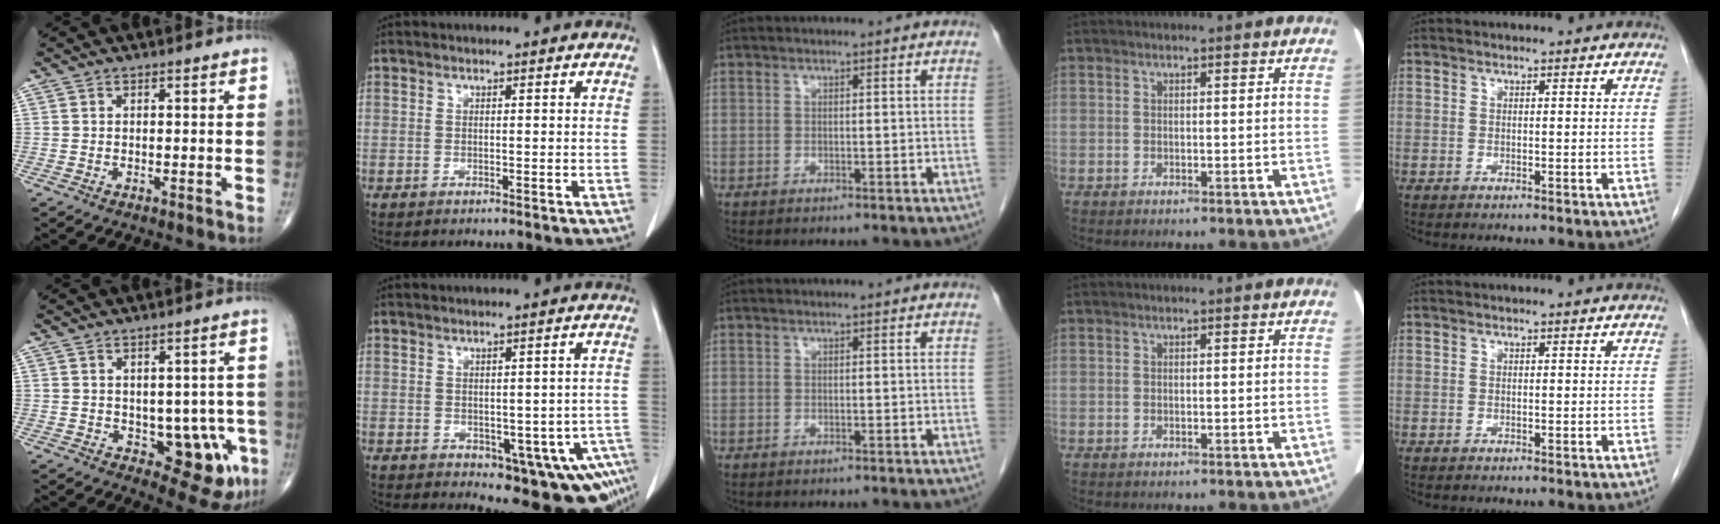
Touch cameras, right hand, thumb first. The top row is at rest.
{"thumb": {"total": 9.7, "force": [-2.1, 5.4, 7.8], "torque": [-0.051, -0.002, -0.014]}, "index": {"total": 11.2, "force": [-4.8, 5.3, 8.7], "torque": [-0.070, 0.014, -0.048]}}